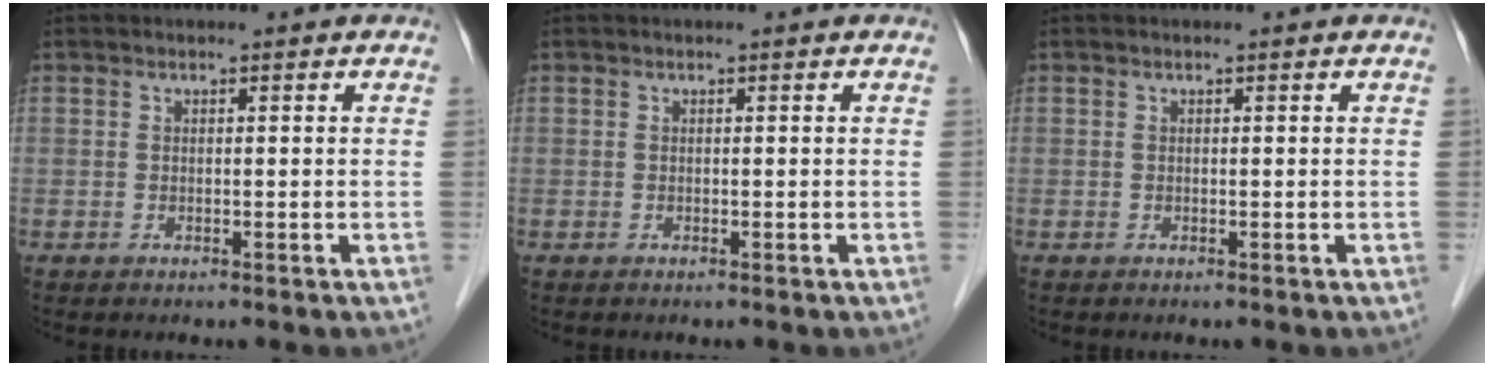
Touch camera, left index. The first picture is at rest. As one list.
[{"total": 0.0}, {"total": 0.0}]